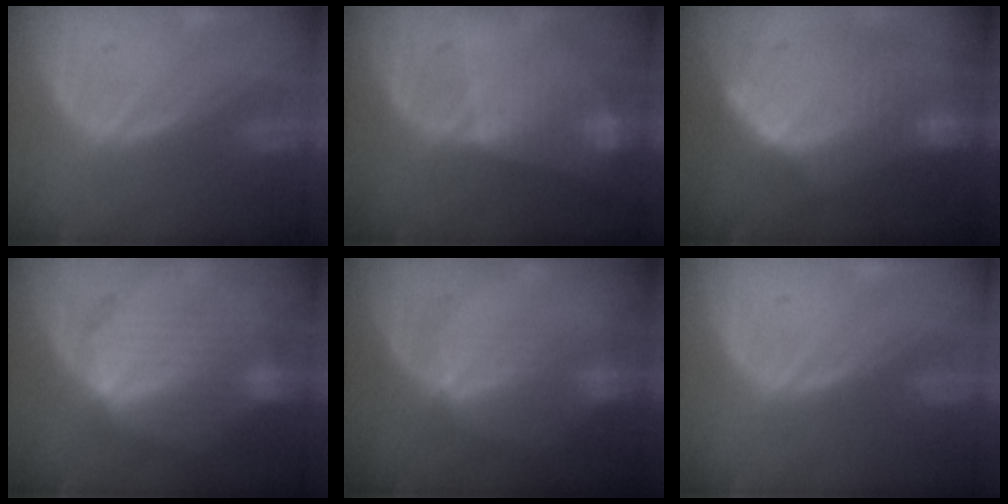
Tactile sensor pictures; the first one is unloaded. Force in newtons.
{"total": 7.7, "press": 6.8, "slide": 3.6}
{"total": 10.5, "press": 9.2, "slide": 5.0}
{"total": 7.9, "press": 7.9, "slide": 0.2}
{"total": 3.8, "press": 3.6, "slide": 1.2}
{"total": 0.0}